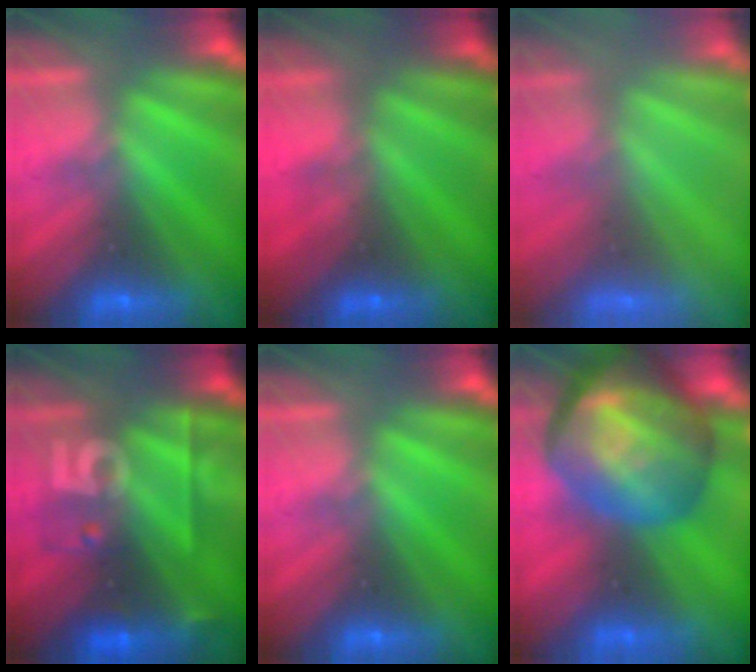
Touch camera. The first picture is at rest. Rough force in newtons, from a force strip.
{"total": 2.1}
{"total": 8.5}
{"total": 2.4}
{"total": 0.0}
{"total": 8.8}